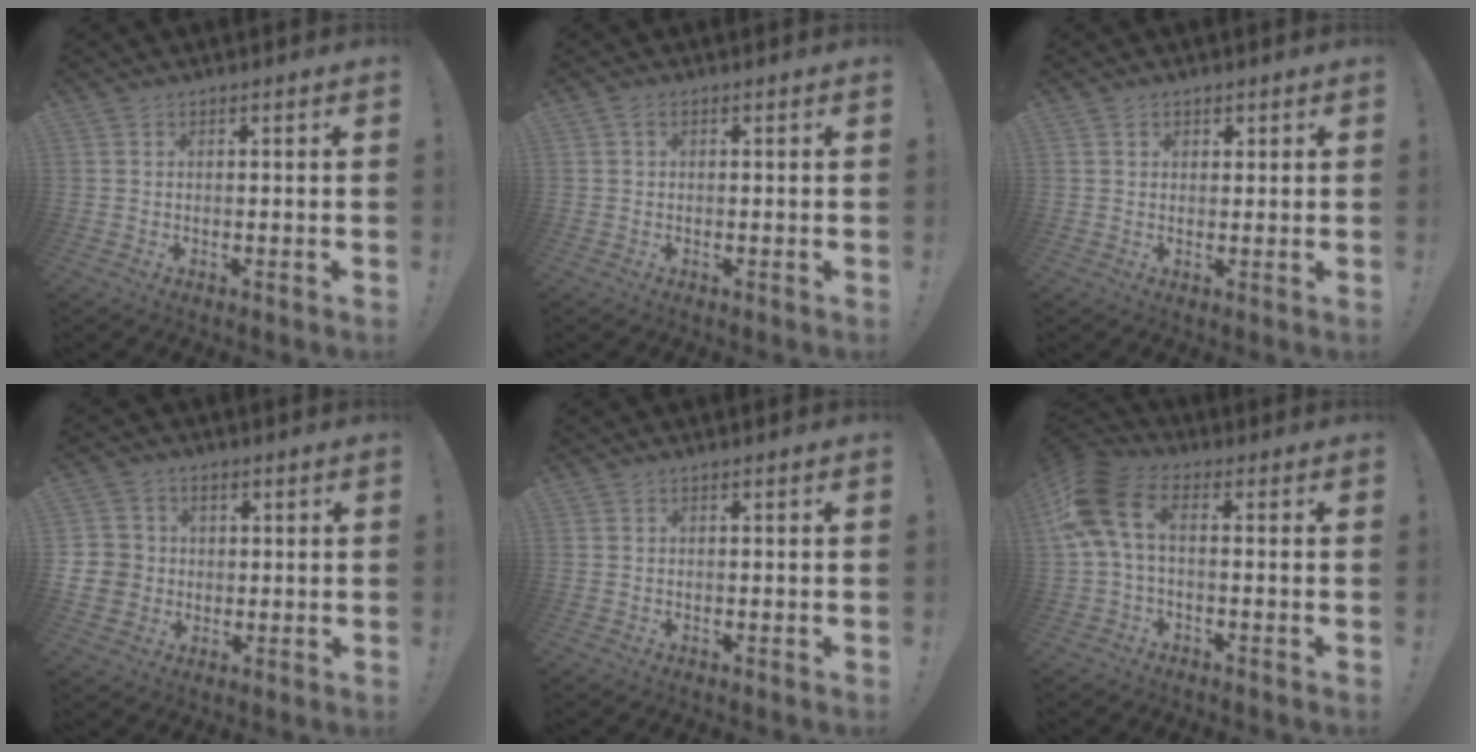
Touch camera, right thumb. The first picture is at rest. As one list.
[{"total": 0.9, "force": [0.3, 0.6, 0.6], "torque": [-0.009, 0.001, 0.004]}, {"total": 1.6, "force": [0.7, 1.4, 0.4], "torque": [0.004, -0.004, 0.010]}, {"total": 7.3, "force": [0.6, 7.1, 1.6], "torque": [-0.035, 0.000, 0.016]}, {"total": 0.0}, {"total": 11.8, "force": [2.2, 6.8, 9.4], "torque": [-0.201, 0.004, 0.044]}]